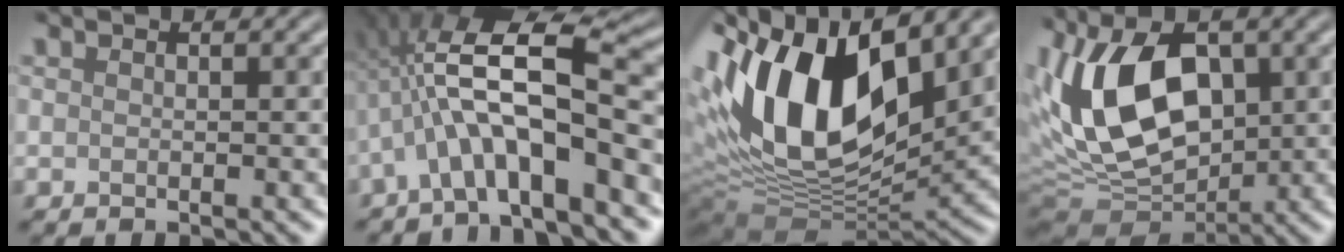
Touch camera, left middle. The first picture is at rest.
{"total": 9.8, "force": [-2.0, 2.9, 9.1], "torque": [-0.167, 0.035, -0.030]}
{"total": 15.0, "force": [4.1, 7.4, 12.4], "torque": [-0.236, 0.015, 0.073]}
{"total": 12.4, "force": [1.2, 7.2, 10.0], "torque": [-0.199, 0.013, 0.024]}